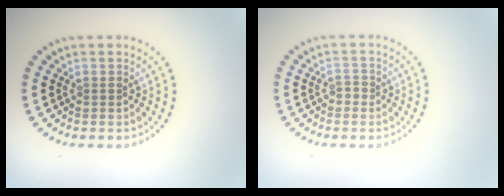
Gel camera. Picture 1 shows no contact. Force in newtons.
{"total": 1.0, "press": 0.9, "slide": 0.4}